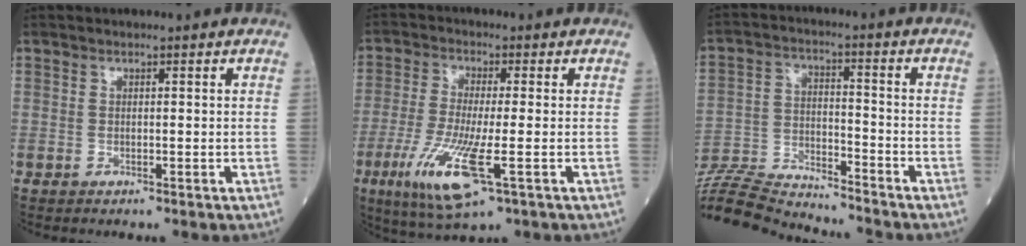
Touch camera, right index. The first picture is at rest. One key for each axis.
{"total": 10.9, "fx": -4.0, "fy": 1.4, "fz": 10.0, "tx": -0.209, "ty": -0.033, "tz": -0.072}
{"total": 15.7, "fx": -15.3, "fy": 0.2, "fz": 3.5, "tx": -0.071, "ty": 0.005, "tz": -0.267}